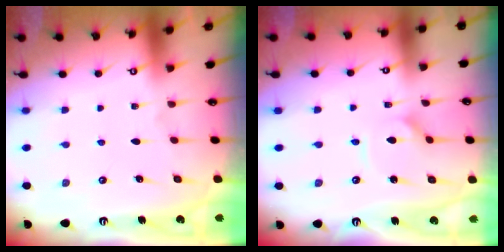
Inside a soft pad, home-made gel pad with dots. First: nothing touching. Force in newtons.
{"total": 3.1, "press": 3.1, "slide": 0.3}